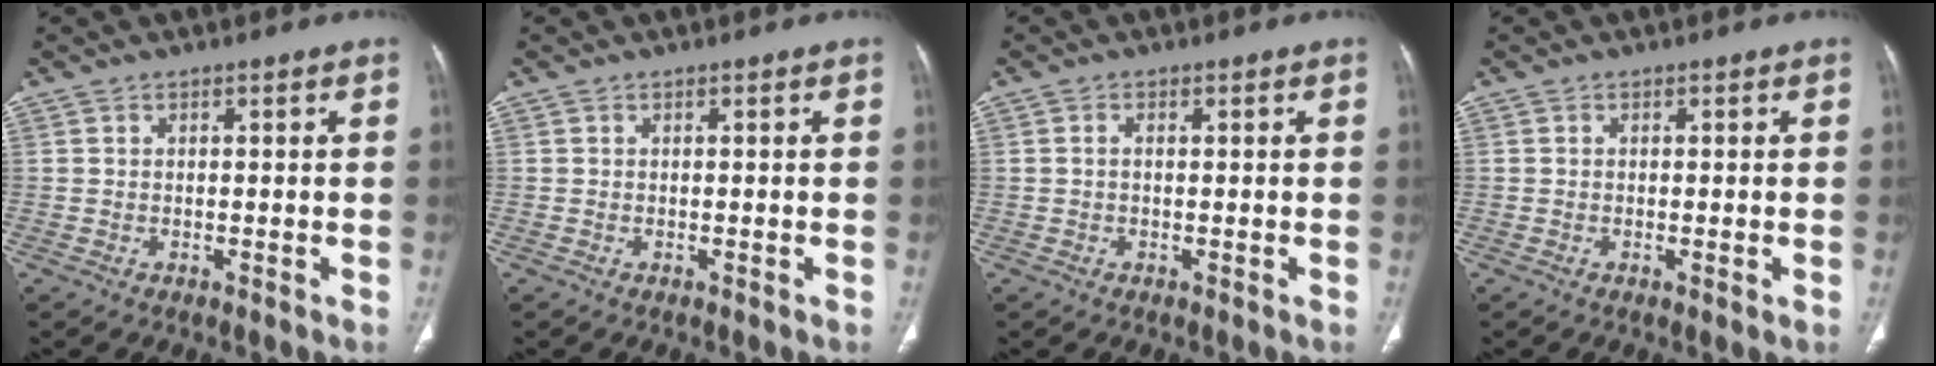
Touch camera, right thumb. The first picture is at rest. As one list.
[{"total": 0.0}, {"total": 0.6, "force": [0.1, 0.2, 0.6], "torque": [-0.016, 0.002, 0.001]}, {"total": 0.8, "force": [-0.1, -0.1, 0.8], "torque": [-0.022, -0.006, -0.001]}]